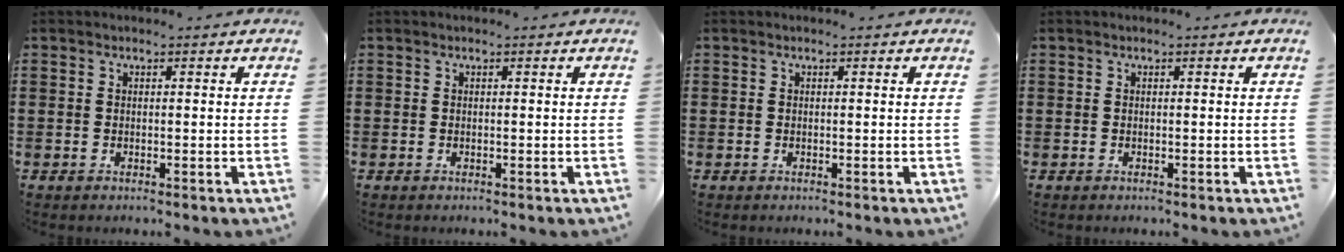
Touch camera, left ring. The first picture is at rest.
{"total": 0.0}
{"total": 0.0}
{"total": 0.0}